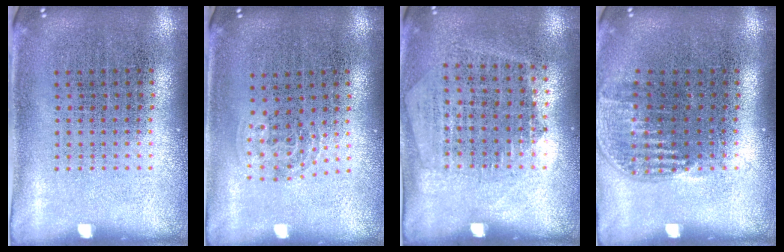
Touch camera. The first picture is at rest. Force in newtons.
{"total": 0.9, "press": 0.6, "slide": 0.7}
{"total": 1.2, "press": 1.1, "slide": 0.5}
{"total": 1.1, "press": 0.9, "slide": 0.6}